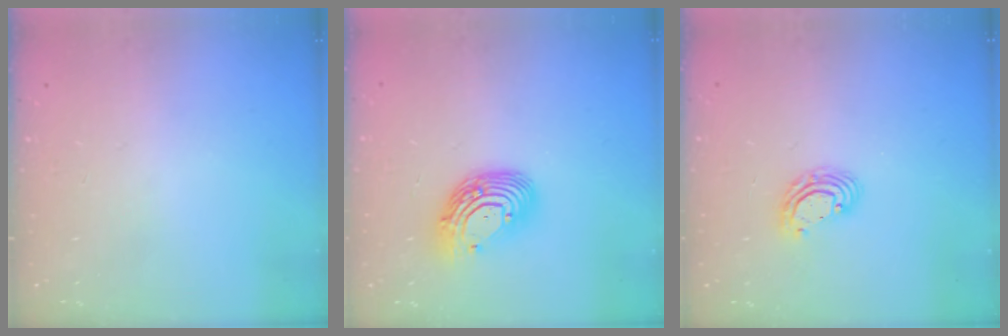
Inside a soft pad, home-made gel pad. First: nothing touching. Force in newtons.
{"total": 12.8, "press": 12.8, "slide": 1.2}
{"total": 6.3, "press": 6.3, "slide": 0.8}